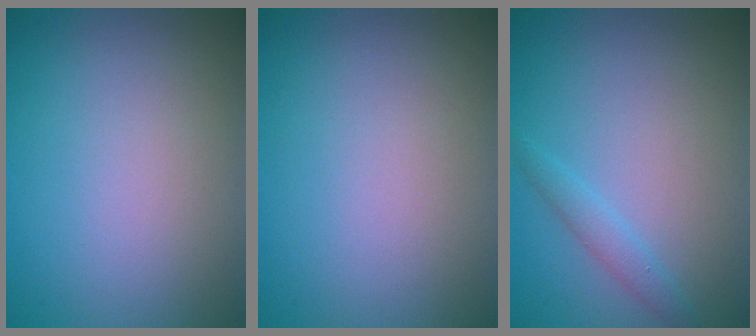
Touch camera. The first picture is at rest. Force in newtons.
{"total": 0.0}
{"total": 1.5, "press": 1.5, "slide": 0.1}